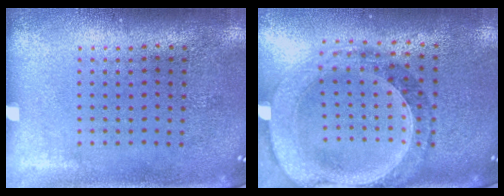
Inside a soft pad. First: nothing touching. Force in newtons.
{"total": 1.5, "press": 1.4, "slide": 0.4}